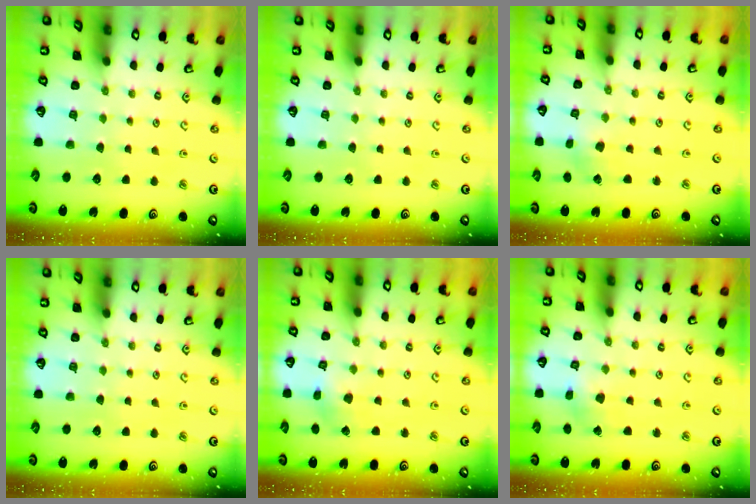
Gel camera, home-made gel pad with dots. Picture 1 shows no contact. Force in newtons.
{"total": 0.0}
{"total": 2.1, "press": 2.0, "slide": 0.3}
{"total": 0.0}
{"total": 2.3, "press": 2.3, "slide": 0.2}
{"total": 2.4, "press": 2.4, "slide": 0.3}